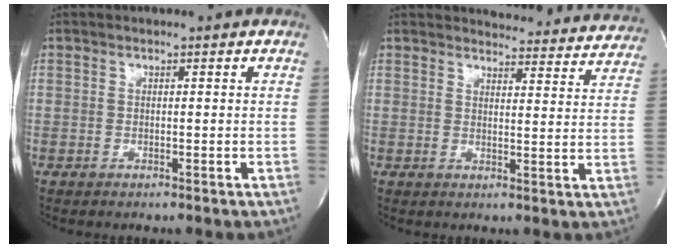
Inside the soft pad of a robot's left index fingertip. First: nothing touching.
{"total": 15.5, "force": [15.1, 2.7, 1.8], "torque": [0.007, -0.050, 0.151]}